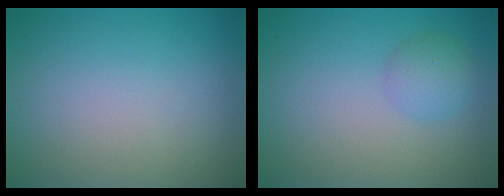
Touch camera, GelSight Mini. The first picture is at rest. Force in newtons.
{"total": 2.1, "press": 2.1, "slide": 0.1}